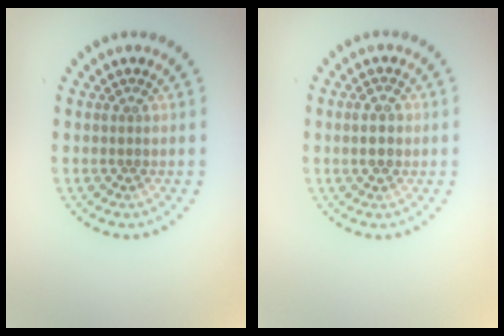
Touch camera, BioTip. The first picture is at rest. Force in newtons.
{"total": 2.6, "press": 2.6, "slide": 0.1}